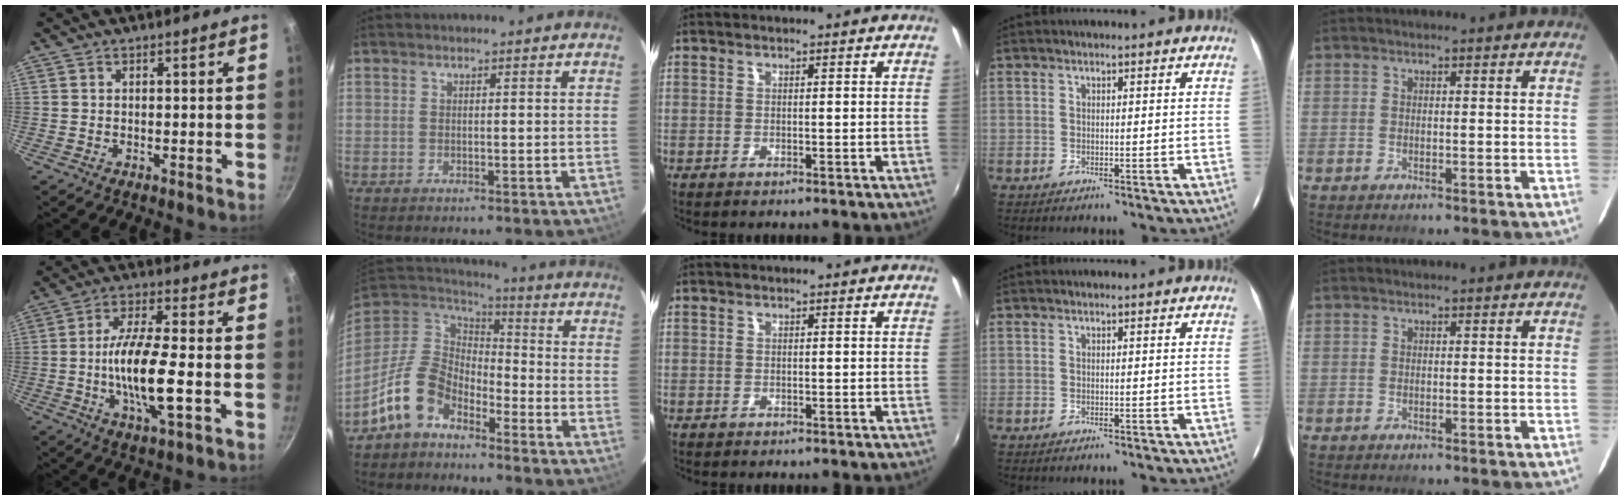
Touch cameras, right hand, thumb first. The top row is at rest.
{"thumb": {"total": 13.0, "force": [-2.4, 3.3, 12.3], "torque": [-0.229, 0.012, -0.051]}, "index": {"total": 12.2, "force": [-7.4, 7.5, 6.2], "torque": [-0.142, 0.022, -0.144]}}